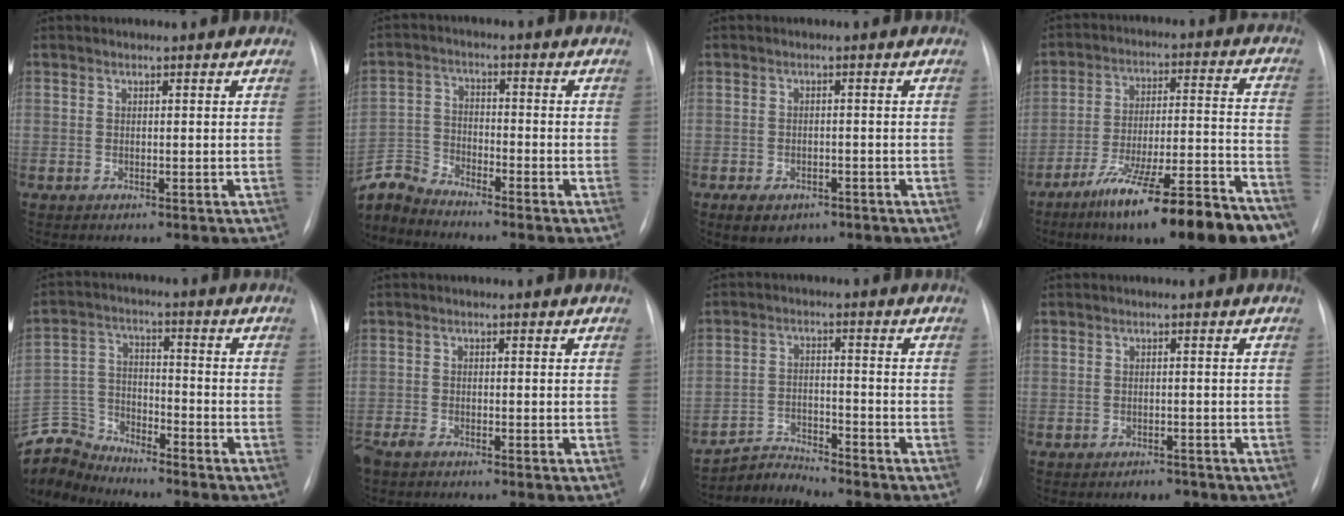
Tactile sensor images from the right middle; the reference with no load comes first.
{"total": 7.3, "force": [-7.3, 0.4, 0.2], "torque": [-0.014, 0.006, -0.146]}
{"total": 4.5, "force": [-2.8, 2.9, 2.1], "torque": [-0.033, 0.000, -0.032]}
{"total": 22.1, "force": [-15.7, 2.6, 15.4], "torque": [-0.177, 0.010, -0.250]}
{"total": 8.9, "force": [-8.9, 0.8, -0.4], "torque": [0.001, 0.013, -0.176]}
{"total": 3.4, "force": [-3.0, 0.5, 1.5], "torque": [-0.027, -0.008, -0.054]}
{"total": 4.9, "force": [-4.7, -0.8, -1.3], "torque": [0.019, -0.008, -0.083]}
{"total": 1.7, "force": [-1.5, 0.7, 0.5], "torque": [-0.009, 0.001, -0.015]}